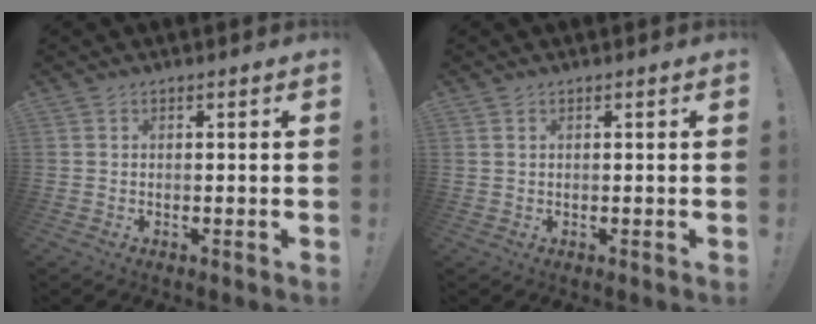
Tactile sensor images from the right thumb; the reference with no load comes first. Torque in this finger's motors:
{"motor_torque": [-0.22, 0.13, 0.17, -0.12, 0.03]}